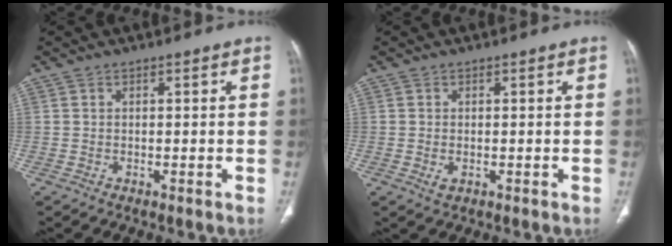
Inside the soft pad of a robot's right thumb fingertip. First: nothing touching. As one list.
[{"total": 1.6, "force": [-0.3, 1.0, 1.2], "torque": [-0.027, -0.002, -0.002]}]